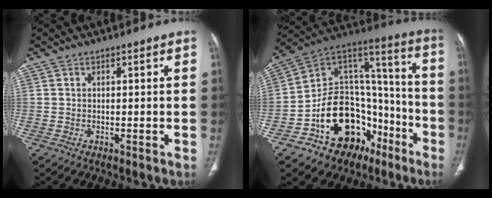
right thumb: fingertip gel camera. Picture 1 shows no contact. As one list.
[{"total": 24.8, "force": [-11.4, 17.2, 13.9], "torque": [-0.168, 0.113, -0.170]}]